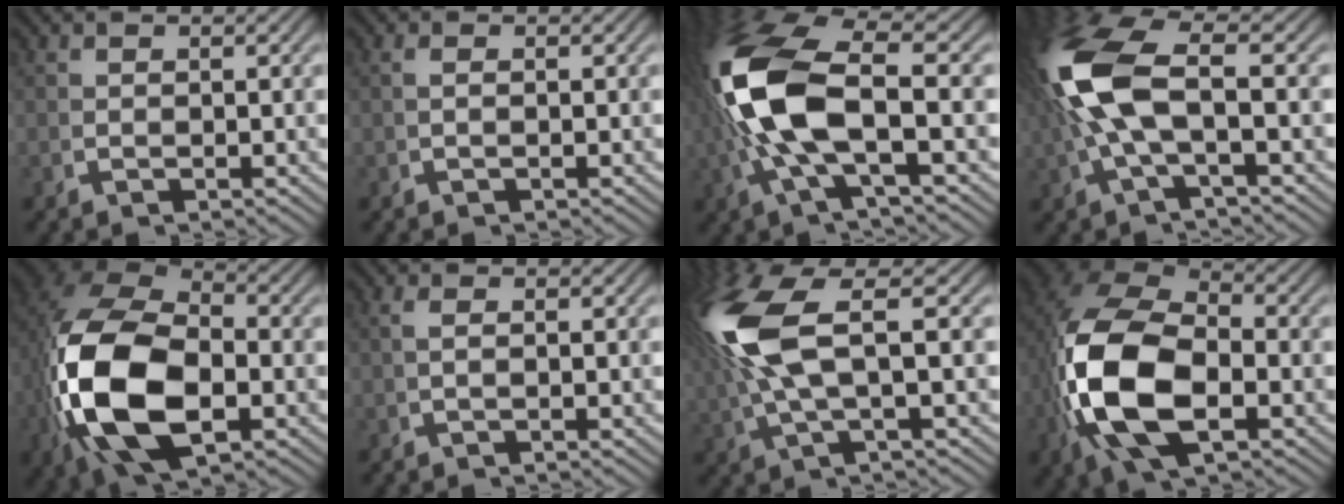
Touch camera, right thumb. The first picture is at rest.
{"total": 0.5, "force": [-0.2, -0.1, 0.5], "torque": [-0.012, 0.005, -0.003]}
{"total": 11.8, "force": [0.1, 5.2, 10.6], "torque": [-0.240, -0.009, 0.012]}
{"total": 9.4, "force": [0.8, 3.9, 8.5], "torque": [-0.195, 0.001, 0.020]}
{"total": 17.0, "force": [-1.4, 10.9, 13.0], "torque": [-0.322, -0.055, 0.007]}
{"total": 0.7, "force": [0.0, -0.2, 0.7], "torque": [-0.018, 0.006, 0.002]}
{"total": 9.8, "force": [1.7, 4.4, 8.6], "torque": [-0.193, 0.003, 0.035]}
{"total": 14.9, "force": [-1.0, 9.3, 11.6], "torque": [-0.290, -0.044, 0.003]}